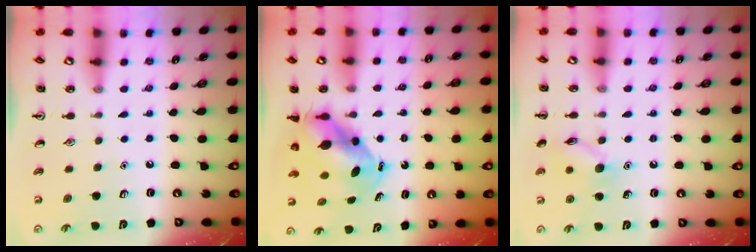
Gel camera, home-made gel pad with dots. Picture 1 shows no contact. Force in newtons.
{"total": 6.5, "press": 6.4, "slide": 1.5}
{"total": 8.9, "press": 8.9, "slide": 0.5}